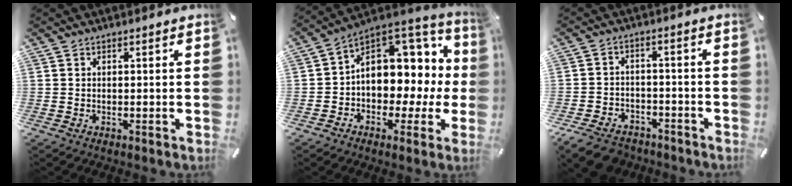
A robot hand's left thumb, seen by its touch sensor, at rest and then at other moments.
{"total": 11.3, "force": [2.0, 9.3, 6.0], "torque": [-0.071, -0.038, 0.039]}
{"total": 7.7, "force": [-6.0, 4.0, 2.8], "torque": [-0.054, 0.032, -0.113]}